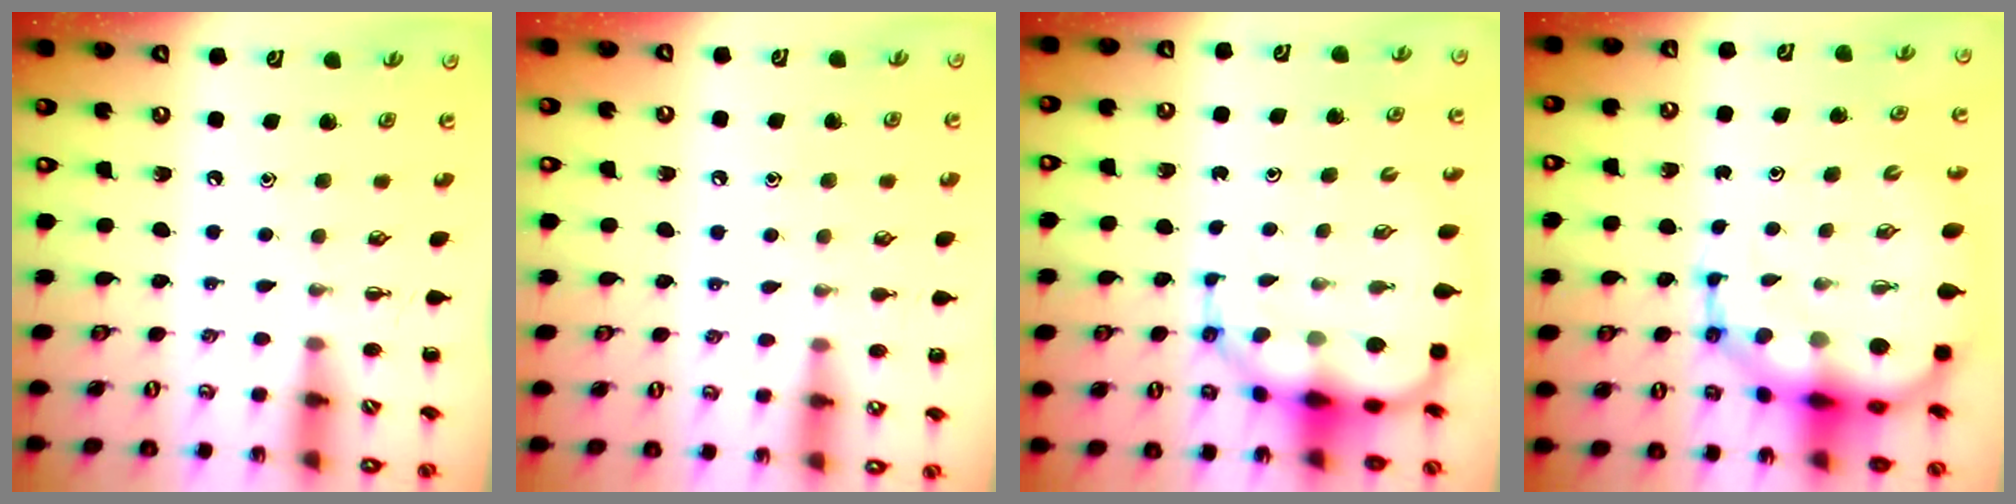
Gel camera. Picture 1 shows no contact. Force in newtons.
{"total": 5.8, "press": 5.6, "slide": 1.6}
{"total": 9.7, "press": 9.3, "slide": 2.7}
{"total": 14.3, "press": 13.8, "slide": 4.0}